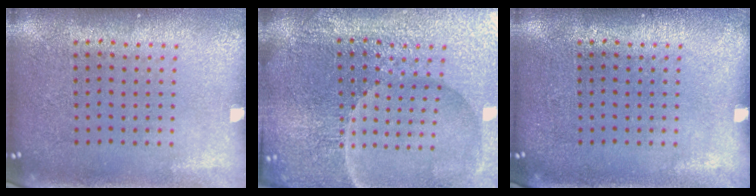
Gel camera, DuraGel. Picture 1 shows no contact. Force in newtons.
{"total": 5.5, "press": 5.2, "slide": 1.8}
{"total": 0.0}